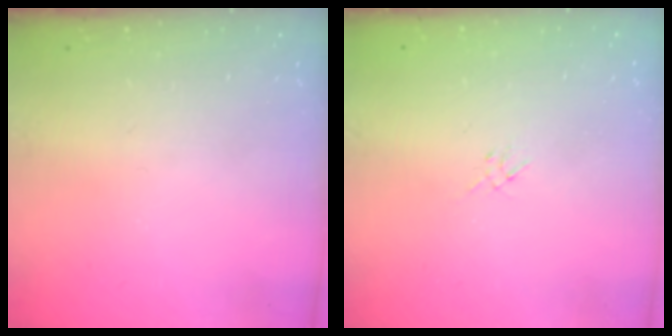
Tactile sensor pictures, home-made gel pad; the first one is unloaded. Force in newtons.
{"total": 1.3, "press": 1.2, "slide": 0.5}